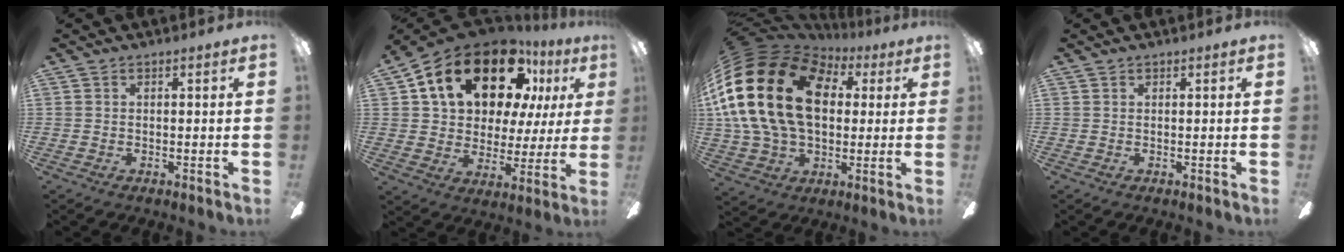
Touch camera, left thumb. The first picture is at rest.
{"total": 23.7, "force": [12.8, 13.0, 15.2], "torque": [-0.274, -0.058, 0.216]}
{"total": 27.6, "force": [4.8, 19.2, 19.2], "torque": [-0.402, -0.001, 0.084]}
{"total": 0.0}